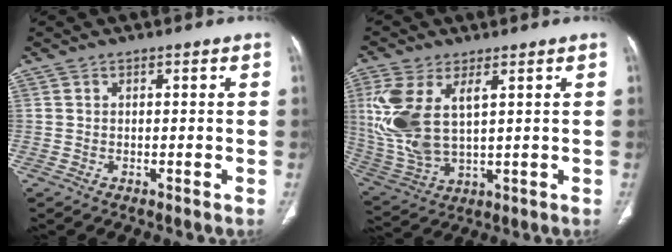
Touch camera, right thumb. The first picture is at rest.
{"total": 14.1, "force": [3.8, 7.0, 11.6], "torque": [-0.270, -0.010, 0.094]}